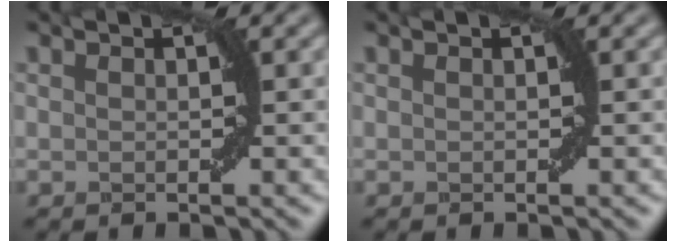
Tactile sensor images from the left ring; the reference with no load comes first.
{"total": 0.0}